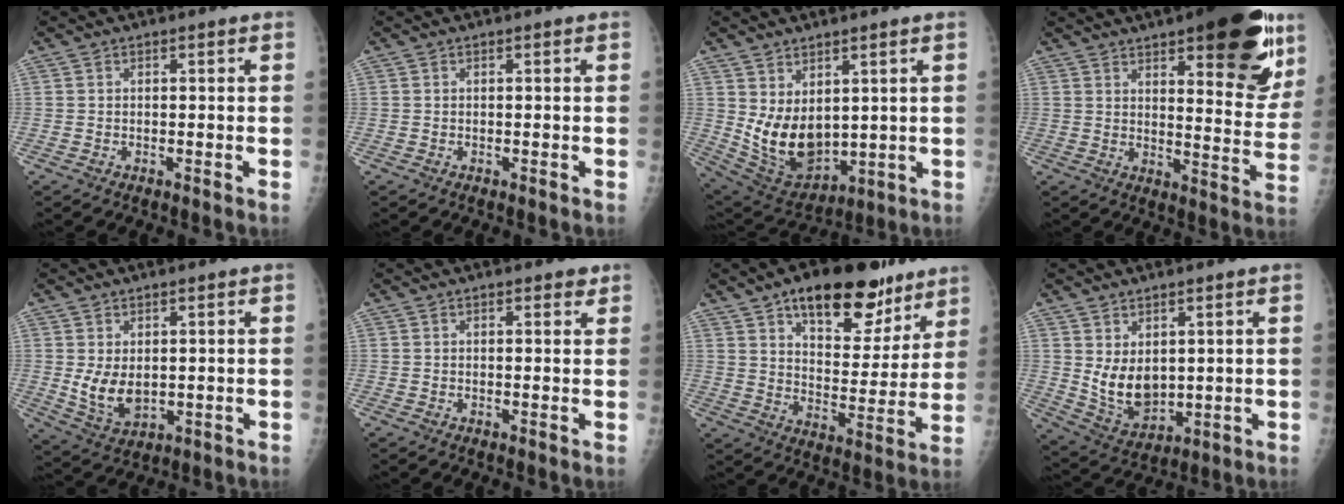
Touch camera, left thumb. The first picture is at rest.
{"total": 0.0}
{"total": 11.6, "force": [2.4, 7.1, 8.8], "torque": [-0.130, -0.032, 0.073]}
{"total": 22.5, "force": [12.6, 7.4, 17.1], "torque": [-0.184, -0.052, 0.171]}
{"total": 6.5, "force": [0.7, 4.1, 5.0], "torque": [-0.077, -0.020, 0.029]}
{"total": 2.1, "force": [1.5, 0.9, 1.2], "torque": [-0.003, -0.006, 0.016]}
{"total": 20.3, "force": [12.9, 9.6, 12.3], "torque": [-0.128, -0.053, 0.199]}
{"total": 8.6, "force": [2.0, 5.6, 6.2], "torque": [-0.086, -0.028, 0.061]}